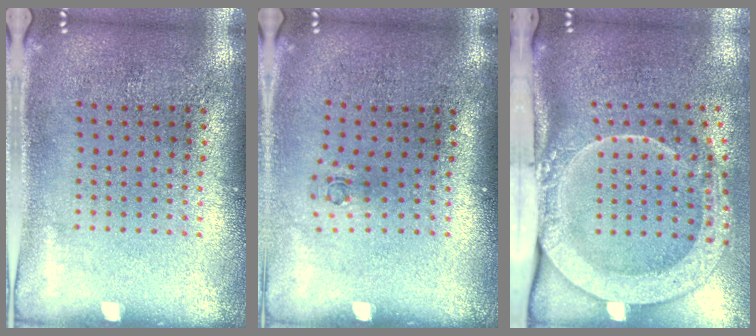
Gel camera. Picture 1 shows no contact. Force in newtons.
{"total": 0.6, "press": 0.3, "slide": 0.5}
{"total": 2.8, "press": 2.0, "slide": 1.9}